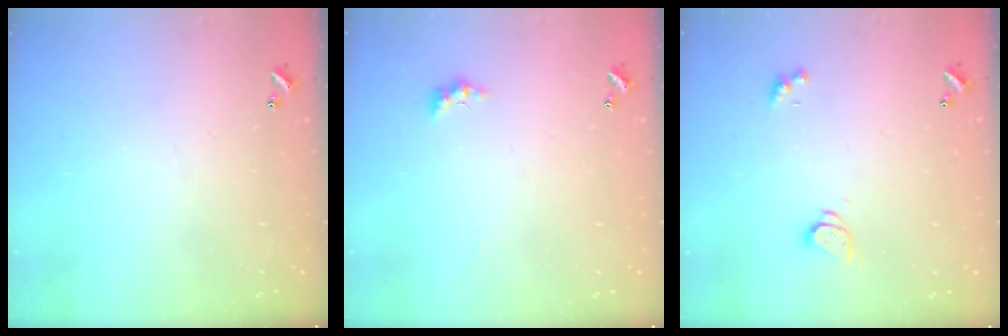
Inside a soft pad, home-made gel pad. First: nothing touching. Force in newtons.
{"total": 1.5, "press": 1.3, "slide": 0.7}
{"total": 1.9, "press": 1.8, "slide": 0.3}